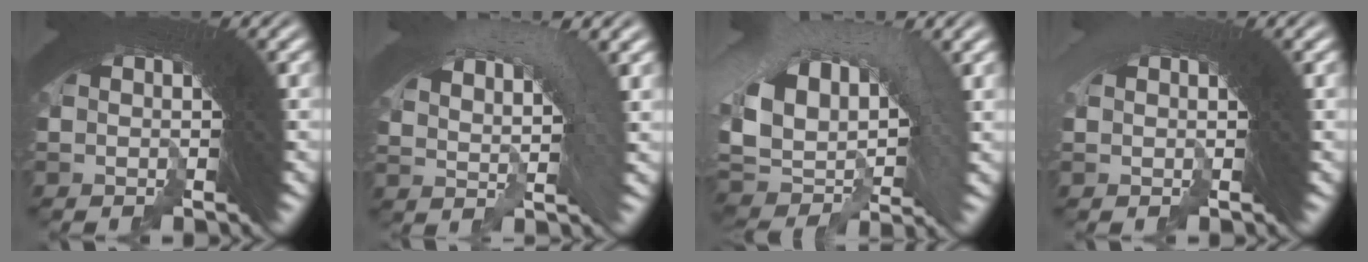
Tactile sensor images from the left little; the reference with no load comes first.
{"total": 4.5, "force": [-0.2, 3.5, 2.9], "torque": [-0.049, 0.005, -0.008]}
{"total": 6.8, "force": [-3.2, 5.3, 2.7], "torque": [-0.076, -0.029, -0.040]}
{"total": 3.1, "force": [-2.3, -0.3, -2.1], "torque": [0.022, -0.015, -0.031]}